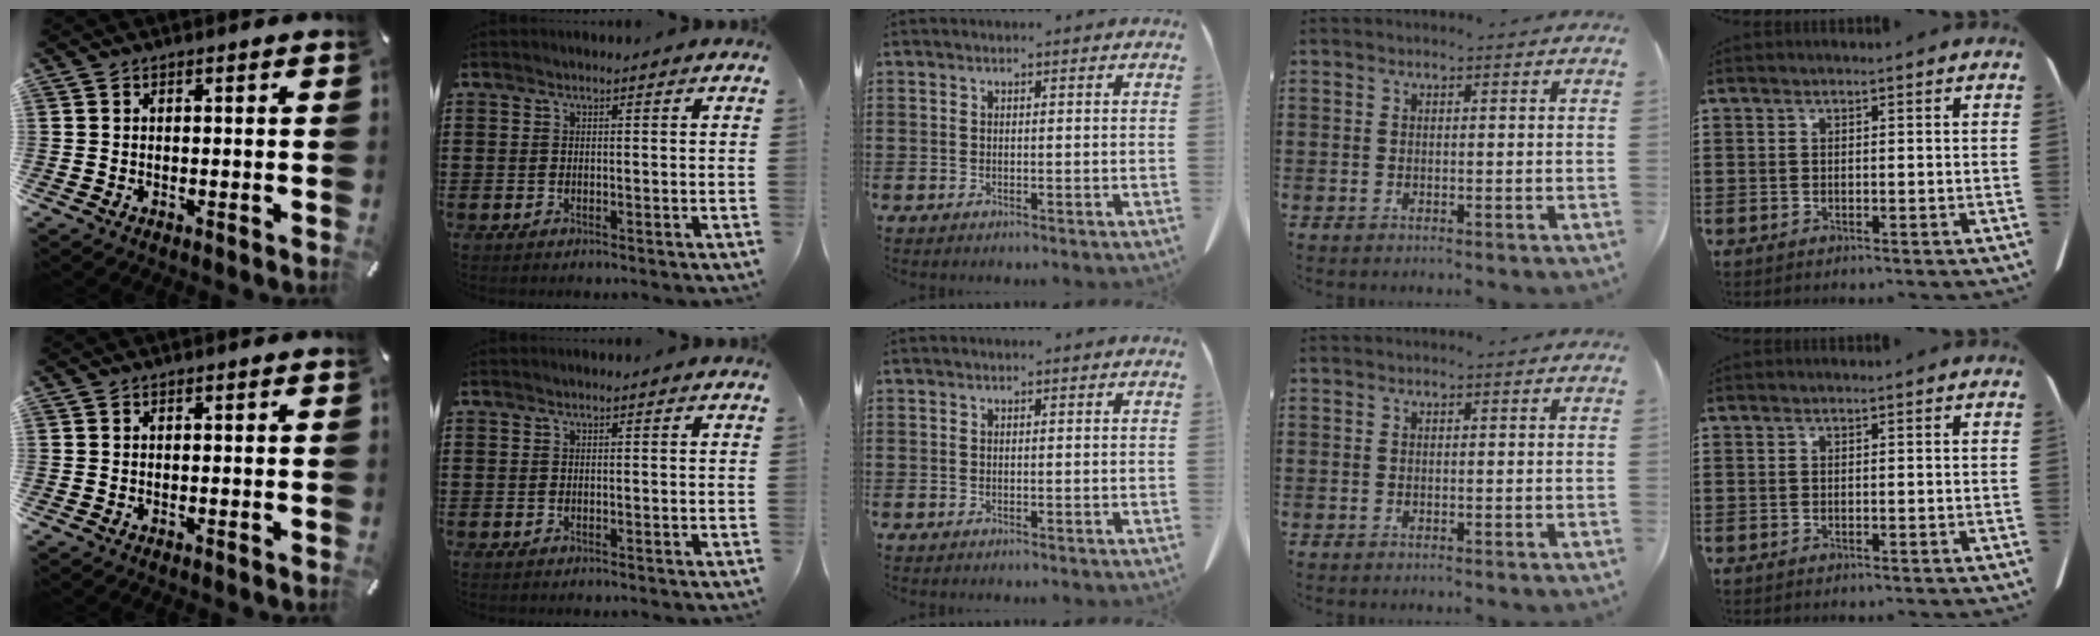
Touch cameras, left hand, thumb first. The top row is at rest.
{}